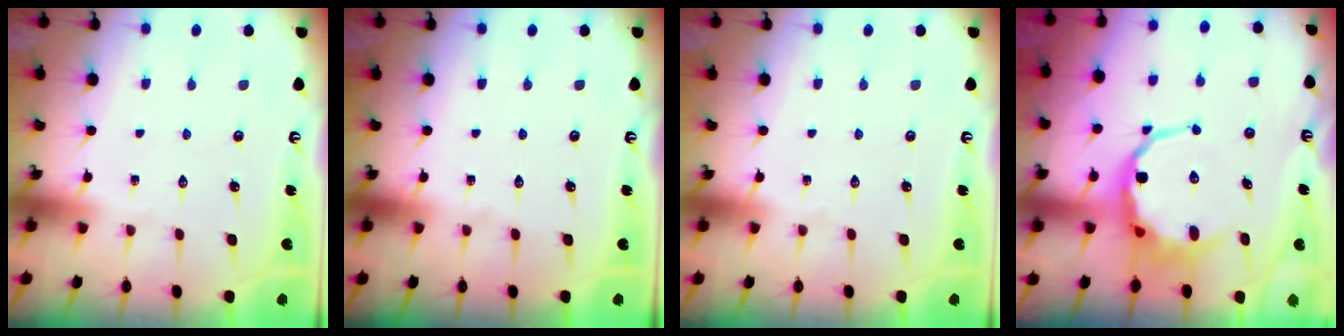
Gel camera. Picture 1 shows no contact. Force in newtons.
{"total": 0.0}
{"total": 0.0}
{"total": 8.9, "press": 8.6, "slide": 2.2}